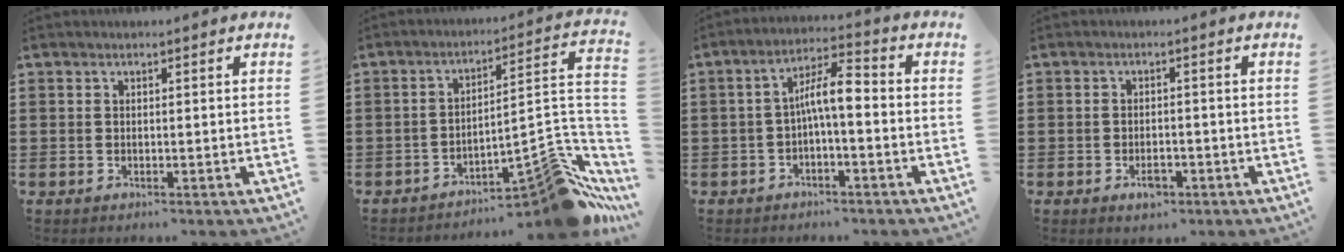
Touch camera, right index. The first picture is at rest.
{"total": 10.1, "force": [-7.7, 3.3, 5.6], "torque": [-0.055, 0.008, -0.143]}
{"total": 6.7, "force": [-0.6, 1.9, 6.4], "torque": [-0.127, 0.011, -0.016]}
{"total": 2.5, "force": [-1.4, 1.3, 1.6], "torque": [-0.032, 0.002, -0.028]}